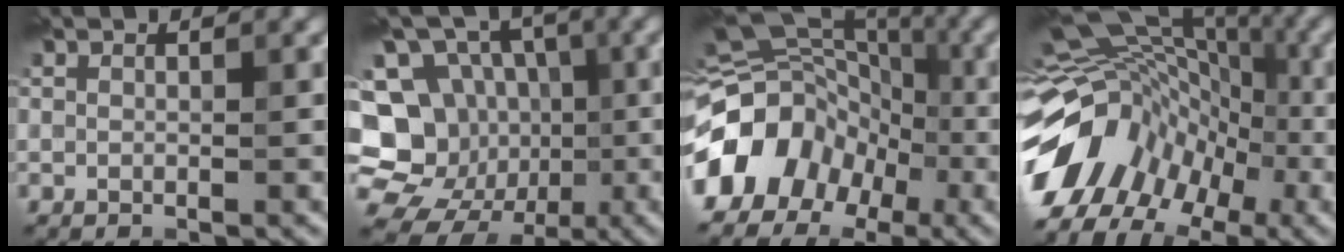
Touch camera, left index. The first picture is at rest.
{"total": 15.0, "force": [-1.8, 13.5, 6.2], "torque": [-0.153, 0.018, -0.027]}
{"total": 11.9, "force": [-5.1, 9.2, 5.5], "torque": [-0.097, 0.011, -0.096]}
{"total": 13.8, "force": [-6.1, 10.1, 7.2], "torque": [-0.139, 0.009, -0.103]}